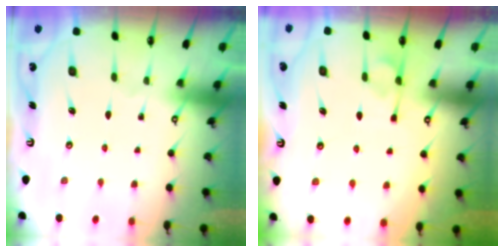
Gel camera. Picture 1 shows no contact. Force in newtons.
{"total": 1.2, "press": 0.6, "slide": 1.1}